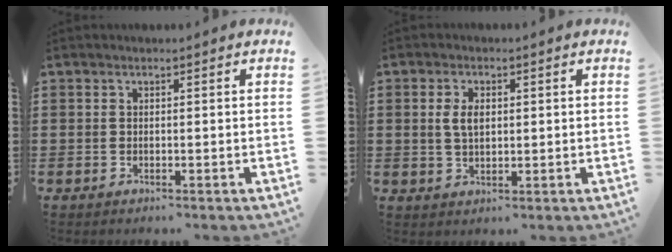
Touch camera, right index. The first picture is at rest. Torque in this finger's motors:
{"motor_torque": [0.04, 0.03, 0.23, 0.09]}